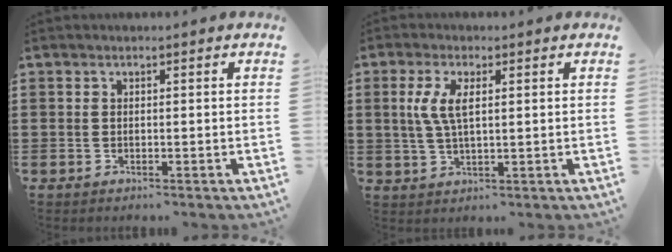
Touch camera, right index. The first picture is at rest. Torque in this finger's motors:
{"motor_torque": [0.57, -0.38, 0.36, 0.12]}